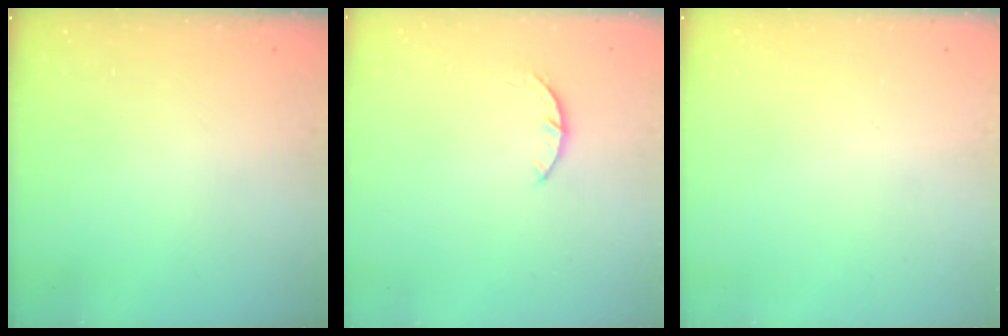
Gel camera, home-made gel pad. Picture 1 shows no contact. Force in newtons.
{"total": 2.9, "press": 2.8, "slide": 0.5}
{"total": 0.0}